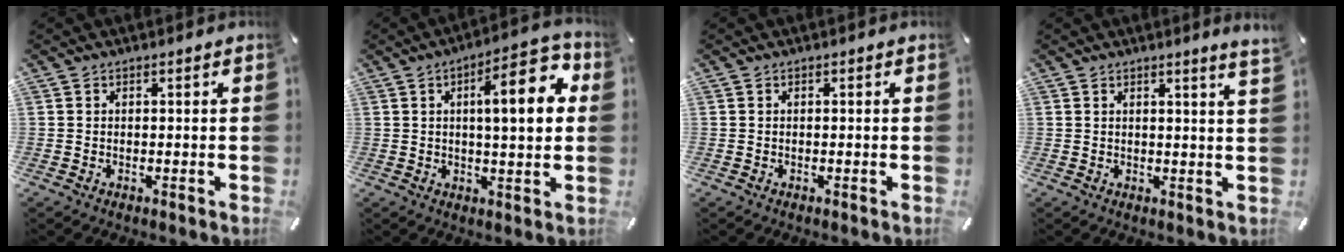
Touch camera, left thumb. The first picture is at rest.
{"total": 13.4, "force": [3.6, 4.4, 12.1], "torque": [-0.170, -0.004, 0.049]}
{"total": 0.0}
{"total": 2.8, "force": [2.0, -0.4, 1.9], "torque": [-0.028, -0.014, 0.034]}